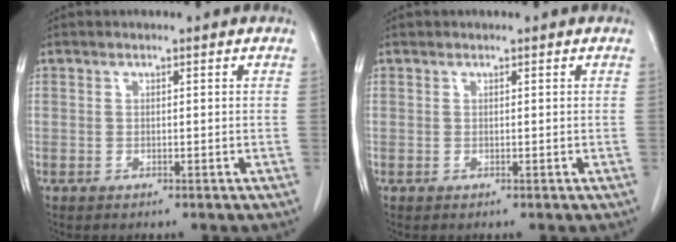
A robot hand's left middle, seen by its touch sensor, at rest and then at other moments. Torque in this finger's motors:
{"motor_torque": [0.14, -0.13, -0.05, -0.01]}